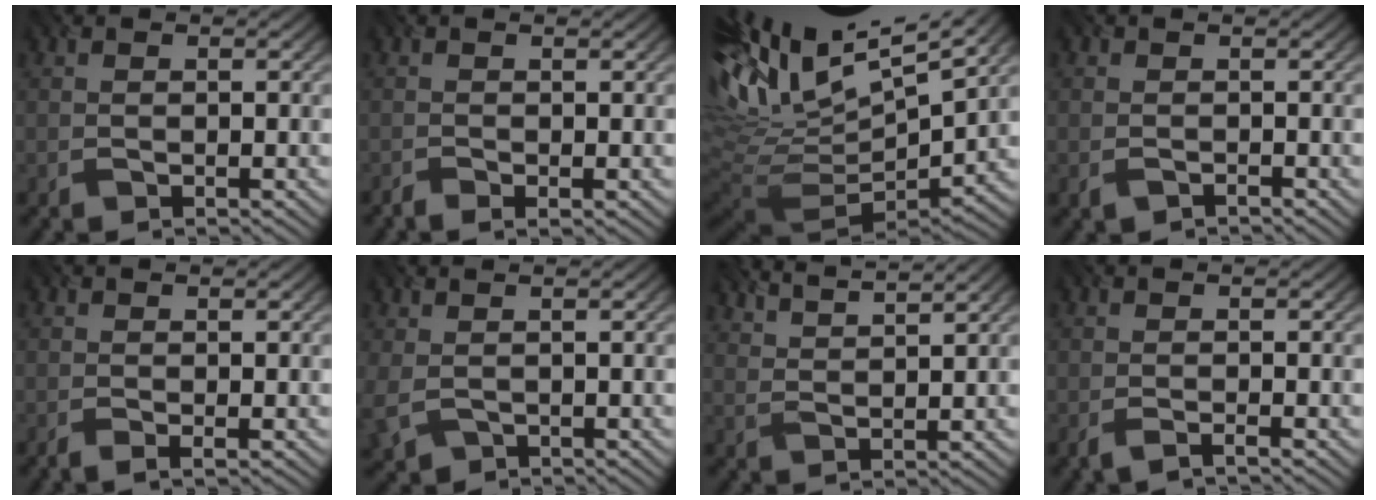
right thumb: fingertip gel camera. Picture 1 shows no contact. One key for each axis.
{"total": 1.2, "fx": -0.7, "fy": 0.2, "fz": 0.9, "tx": -0.020, "ty": -0.005, "tz": -0.016}
{"total": 14.9, "fx": 7.3, "fy": 5.7, "fz": 11.7, "tx": -0.228, "ty": 0.031, "tz": 0.160}
{"total": 1.3, "fx": -0.8, "fy": 0.7, "fz": 0.7, "tx": -0.017, "ty": -0.005, "tz": -0.017}
{"total": 1.2, "fx": -0.3, "fy": 0.2, "fz": 1.2, "tx": -0.027, "ty": -0.003, "tz": -0.008}
{"total": 3.2, "fx": 0.1, "fy": 2.0, "fz": 2.6, "tx": -0.073, "ty": -0.004, "tz": 0.004}
{"total": 5.8, "fx": 5.0, "fy": 1.0, "fz": 2.7, "tx": -0.047, "ty": 0.008, "tz": 0.087}
{"total": 1.7, "fx": -0.9, "fy": 0.1, "fz": 1.4, "tx": -0.028, "ty": -0.005, "tz": -0.021}